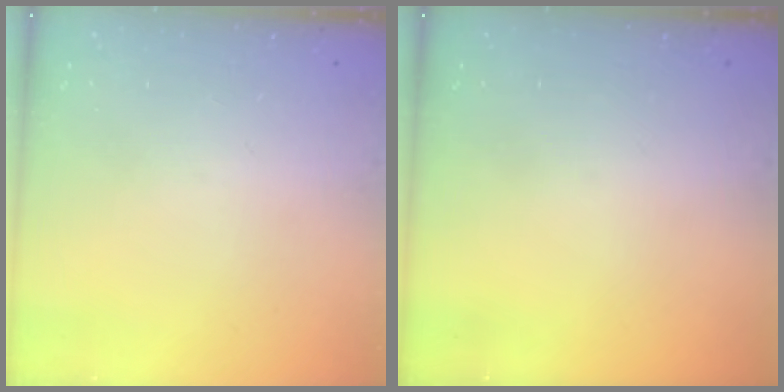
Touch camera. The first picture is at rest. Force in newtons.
{"total": 0.0}